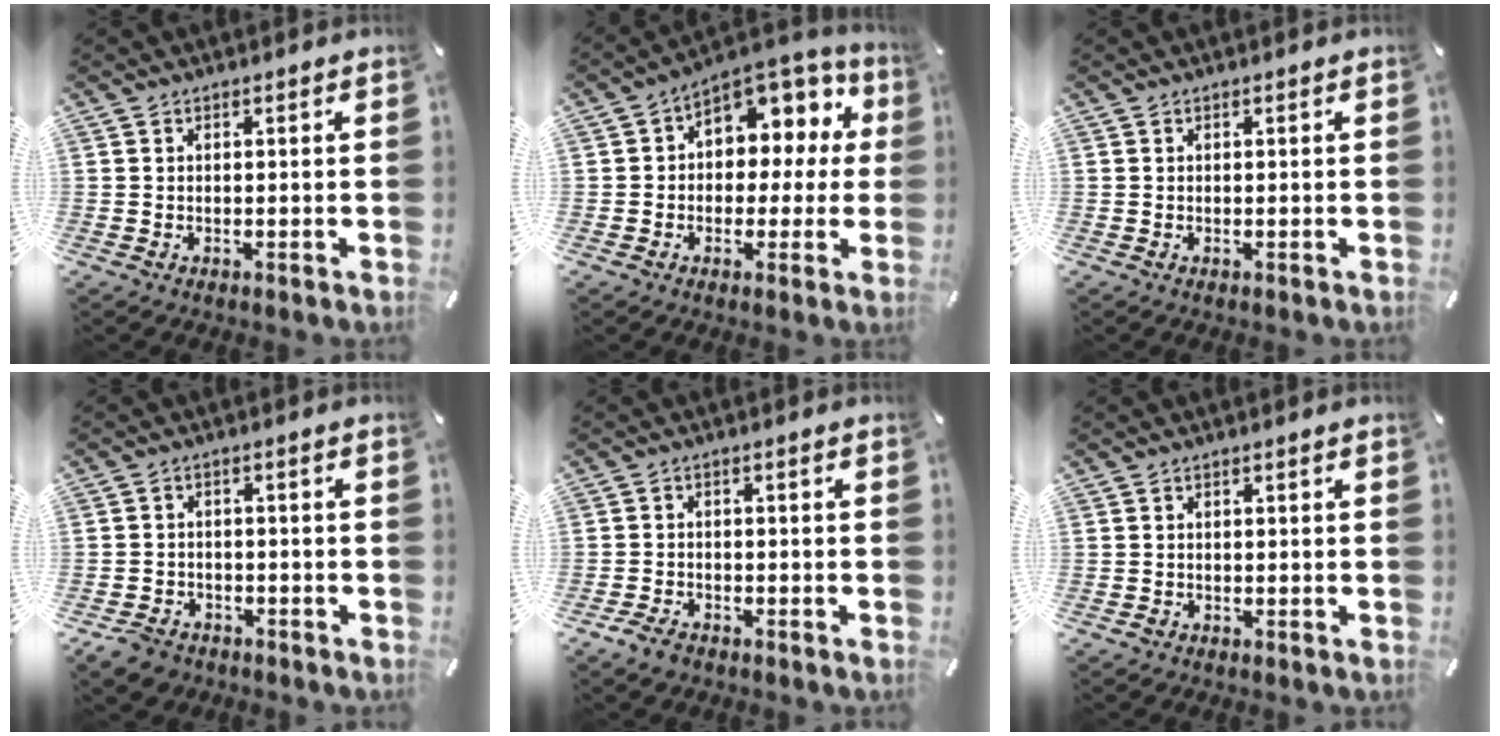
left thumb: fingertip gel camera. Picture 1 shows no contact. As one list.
[{"total": 8.4, "force": [2.7, 6.9, 3.9], "torque": [-0.055, -0.027, 0.051]}, {"total": 0.0}, {"total": 4.6, "force": [-3.5, 2.8, 0.9], "torque": [-0.024, 0.018, -0.069]}, {"total": 3.2, "force": [-2.4, 1.8, 1.2], "torque": [-0.032, 0.010, -0.050]}, {"total": 0.6, "force": [-0.4, 0.4, 0.1], "torque": [-0.002, 0.002, -0.010]}]